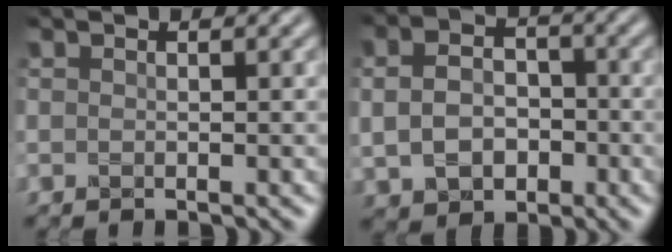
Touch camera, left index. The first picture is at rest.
{"total": 4.7, "force": [-0.4, 3.6, 3.1], "torque": [-0.063, -0.001, -0.009]}